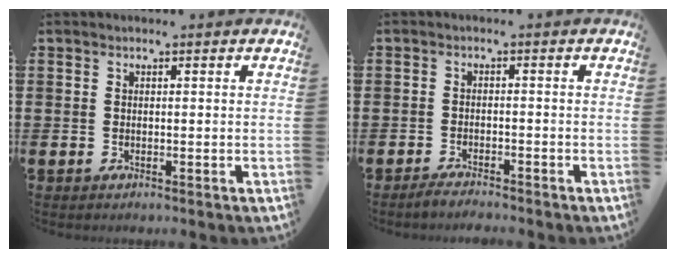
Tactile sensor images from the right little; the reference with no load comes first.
{"total": 1.7, "force": [-1.6, 0.0, 0.4], "torque": [-0.009, 0.003, -0.032]}